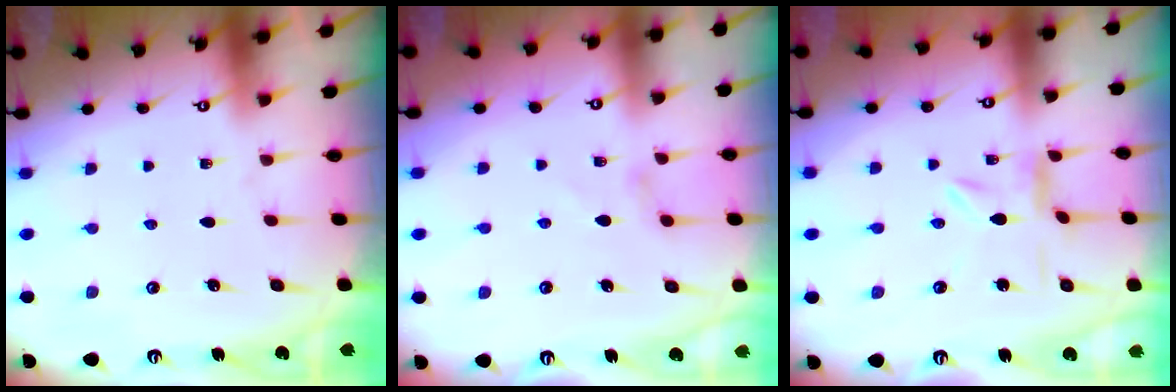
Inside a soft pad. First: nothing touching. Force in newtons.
{"total": 1.0, "press": 1.0, "slide": 0.3}
{"total": 0.6, "press": 0.6, "slide": 0.2}